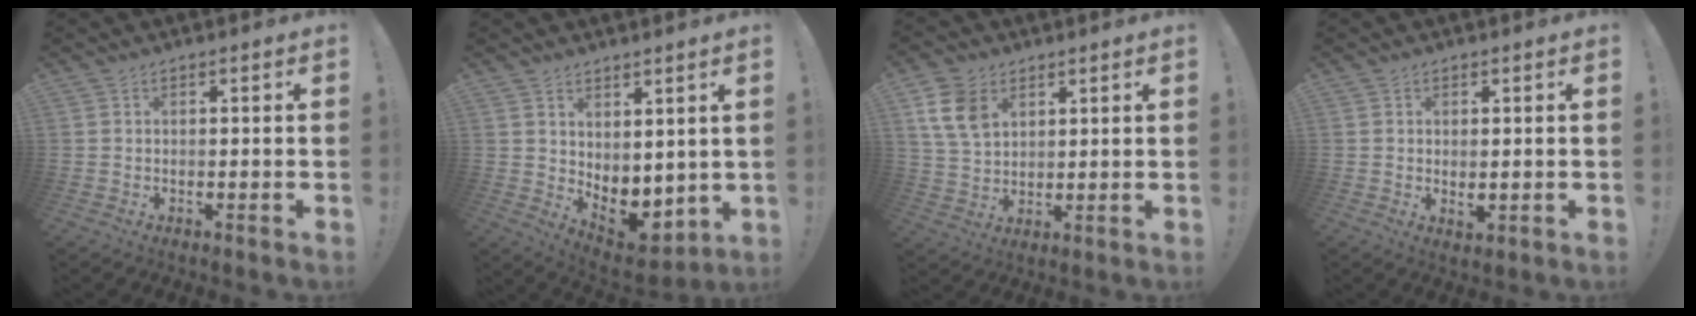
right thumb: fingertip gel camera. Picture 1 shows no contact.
{"total": 6.9, "force": [0.3, 5.6, 4.0], "torque": [-0.030, -0.019, 0.020]}
{"total": 11.3, "force": [5.0, 7.9, 6.2], "torque": [-0.113, -0.006, 0.101]}
{"total": 2.2, "force": [0.3, 0.9, 2.0], "torque": [-0.026, -0.002, 0.007]}